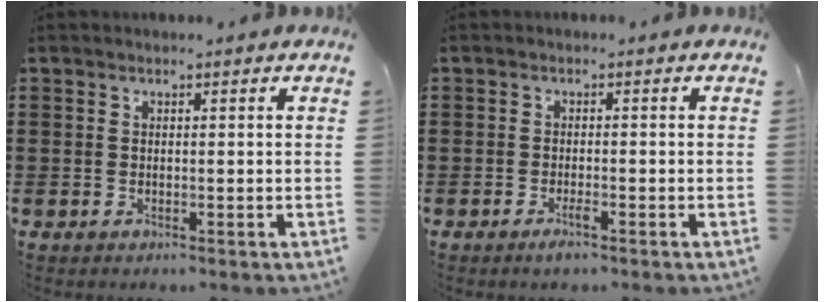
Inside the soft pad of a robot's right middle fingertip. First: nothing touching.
{"total": 1.8, "force": [-1.1, 0.2, 1.3], "torque": [-0.029, -0.005, -0.023]}